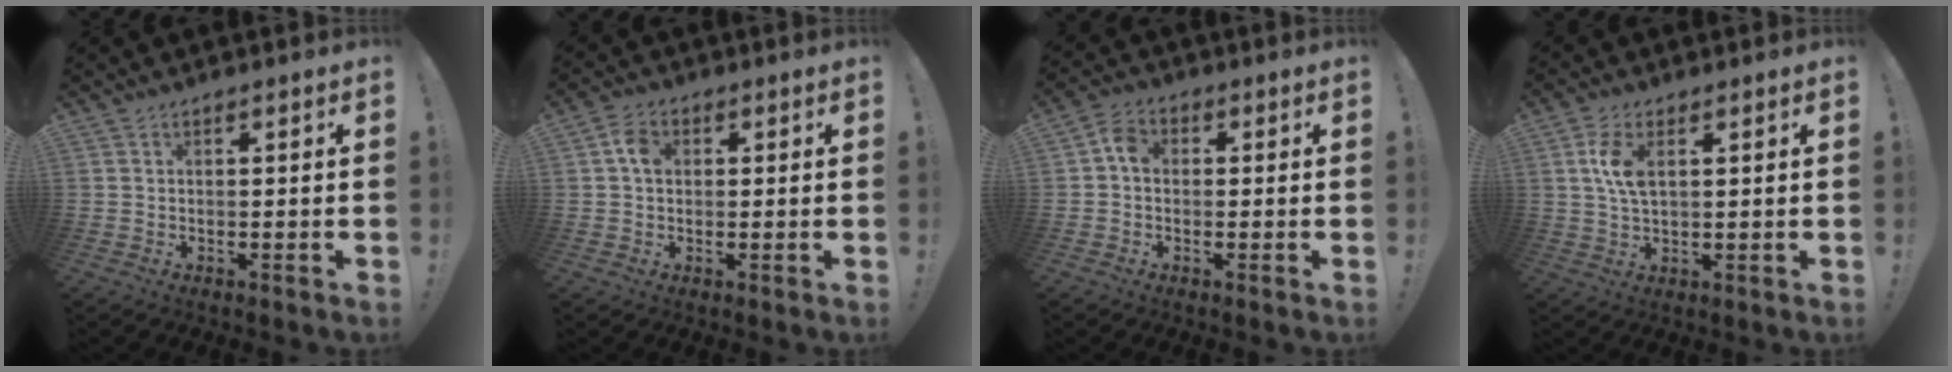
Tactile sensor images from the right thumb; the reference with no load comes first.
{"total": 4.9, "force": [0.8, 3.7, 3.2], "torque": [-0.049, 0.009, 0.013]}
{"total": 4.7, "force": [-0.2, 3.5, 3.1], "torque": [-0.050, 0.015, -0.002]}
{"total": 6.9, "force": [2.0, 3.4, 5.7], "torque": [-0.111, -0.006, 0.030]}